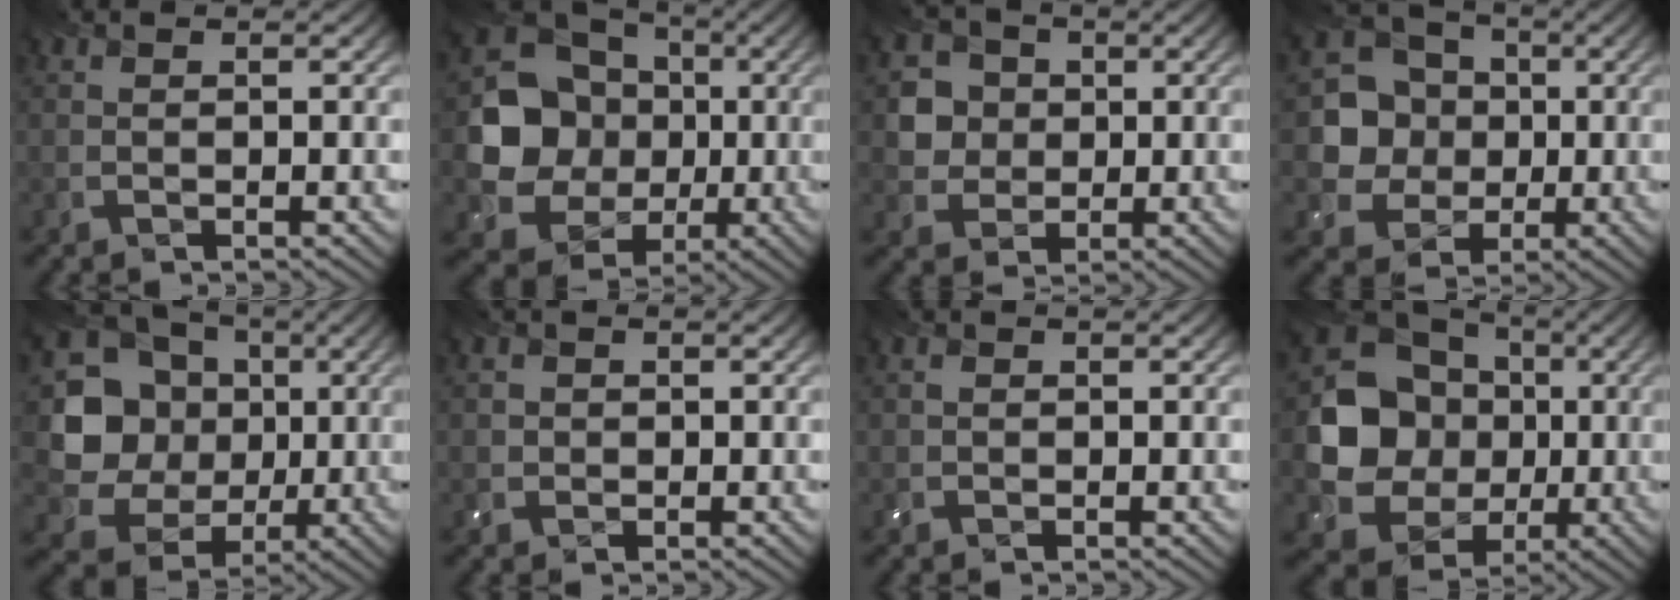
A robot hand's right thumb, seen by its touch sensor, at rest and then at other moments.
{"total": 12.7, "force": [-0.2, 11.3, 5.8], "torque": [-0.137, -0.016, -0.019]}
{"total": 5.0, "force": [0.6, 4.6, 1.7], "torque": [-0.054, -0.001, 0.000]}
{"total": 7.9, "force": [0.0, 7.3, 3.1], "torque": [-0.079, -0.003, -0.004]}
{"total": 15.3, "force": [1.5, 13.9, 6.3], "torque": [-0.213, 0.006, 0.025]}
{"total": 1.5, "force": [0.0, 1.5, 0.2], "torque": [-0.003, -0.003, 0.000]}
{"total": 0.6, "force": [0.0, 0.6, 0.2], "torque": [-0.006, -0.001, -0.002]}
{"total": 13.3, "force": [-0.1, 11.8, 6.1], "torque": [-0.148, -0.016, -0.019]}